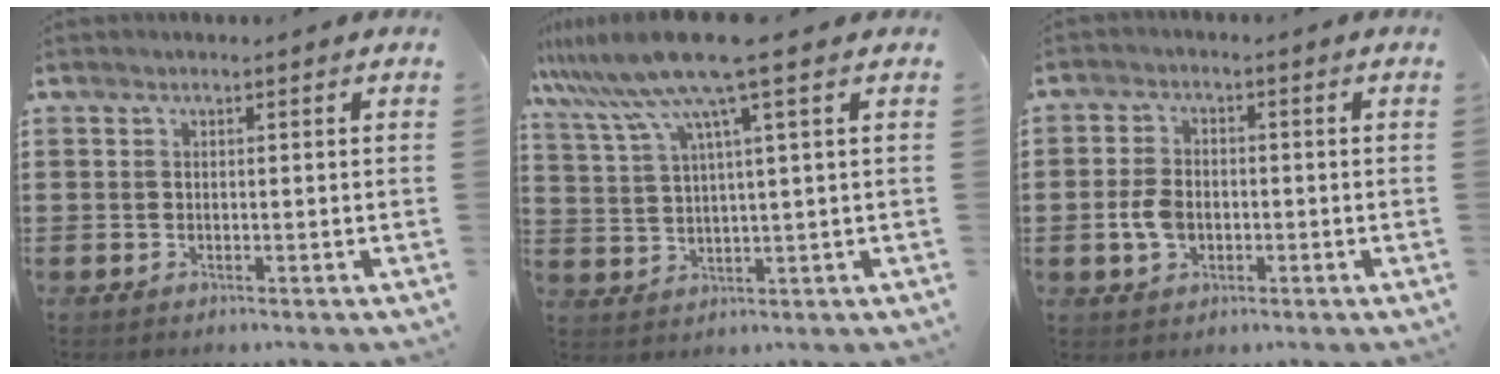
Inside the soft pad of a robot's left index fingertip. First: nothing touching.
{"total": 10.2, "force": [6.6, -0.2, 7.8], "torque": [-0.192, -0.034, 0.106]}
{"total": 4.6, "force": [-0.8, 3.1, 3.3], "torque": [-0.084, -0.001, -0.020]}